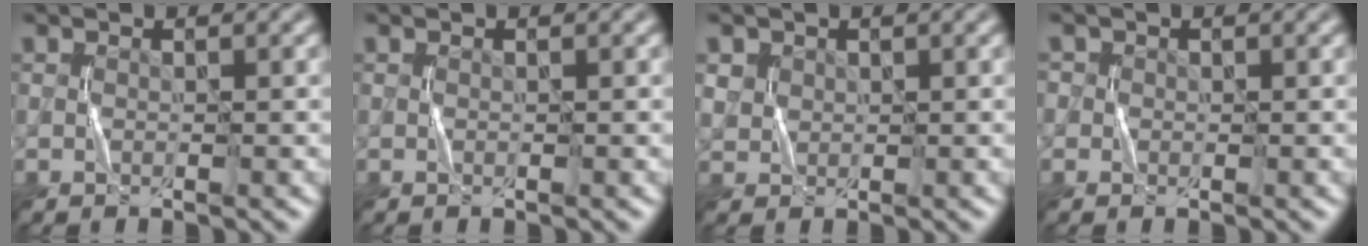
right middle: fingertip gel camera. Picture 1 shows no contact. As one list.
[{"total": 0.0}, {"total": 1.4, "force": [0.6, 1.3, 0.3], "torque": [-0.006, -0.004, 0.017]}, {"total": 1.0, "force": [0.2, 1.0, 0.2], "torque": [0.002, 0.003, -0.008]}]